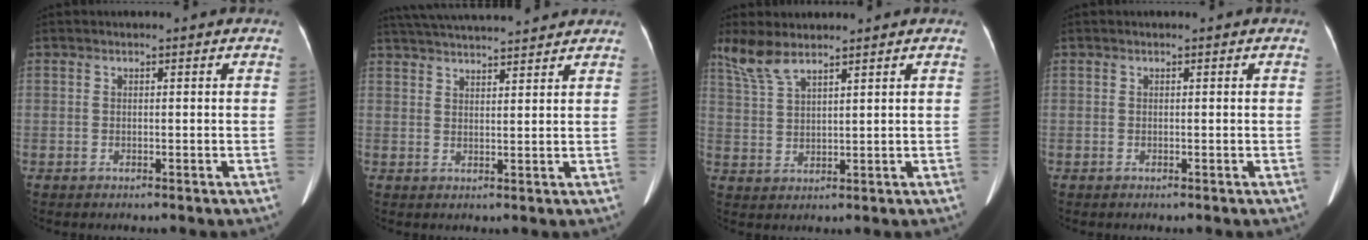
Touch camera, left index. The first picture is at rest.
{"total": 15.0, "force": [13.9, 1.1, 5.6], "torque": [-0.099, 0.032, 0.204]}
{"total": 5.1, "force": [4.2, 0.7, 2.7], "torque": [-0.068, 0.006, 0.096]}
{"total": 0.0}